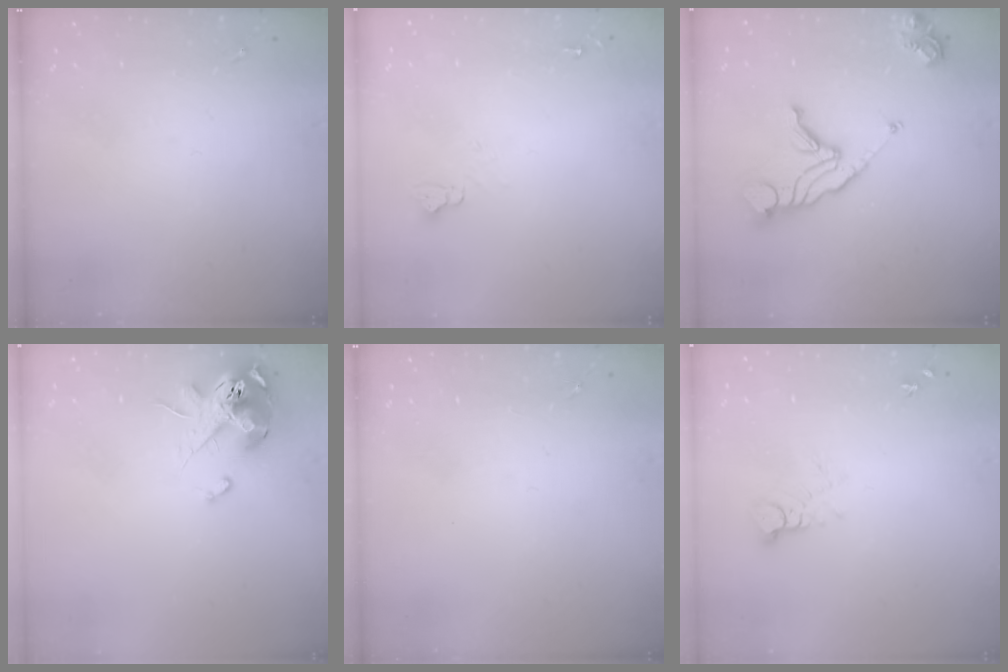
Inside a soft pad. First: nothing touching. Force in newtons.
{"total": 4.8, "press": 4.8, "slide": 0.6}
{"total": 15.4, "press": 15.3, "slide": 1.7}
{"total": 14.1, "press": 14.0, "slide": 1.7}
{"total": 0.0}
{"total": 3.5, "press": 3.5, "slide": 0.2}